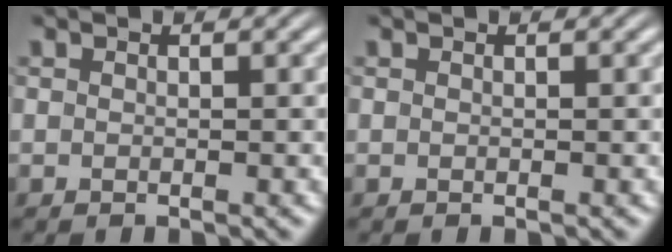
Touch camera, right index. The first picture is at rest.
{"total": 0.0}